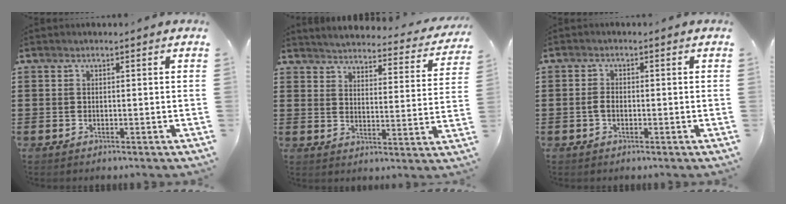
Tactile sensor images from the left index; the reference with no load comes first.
{"total": 3.4, "force": [3.4, -0.2, 0.5], "torque": [-0.031, -0.032, 0.052]}
{"total": 1.9, "force": [-0.4, 1.0, 1.5], "torque": [-0.039, -0.001, -0.009]}